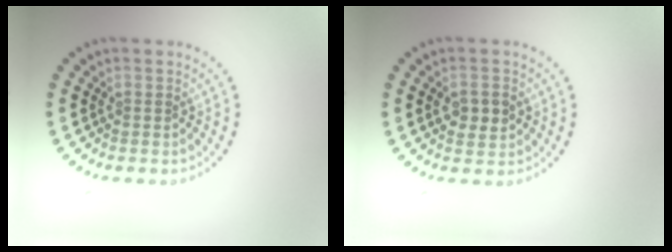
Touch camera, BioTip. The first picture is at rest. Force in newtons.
{"total": 2.4, "press": 2.4, "slide": 0.2}